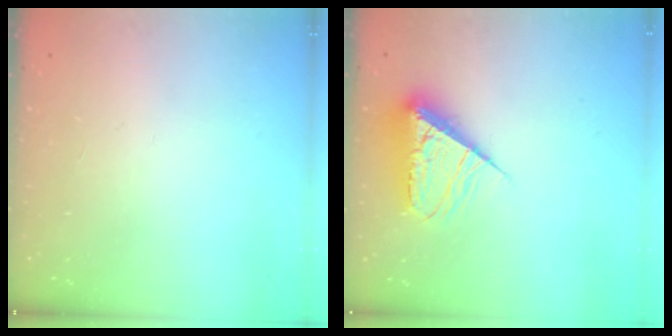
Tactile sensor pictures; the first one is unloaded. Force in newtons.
{"total": 8.8, "press": 8.8, "slide": 0.9}